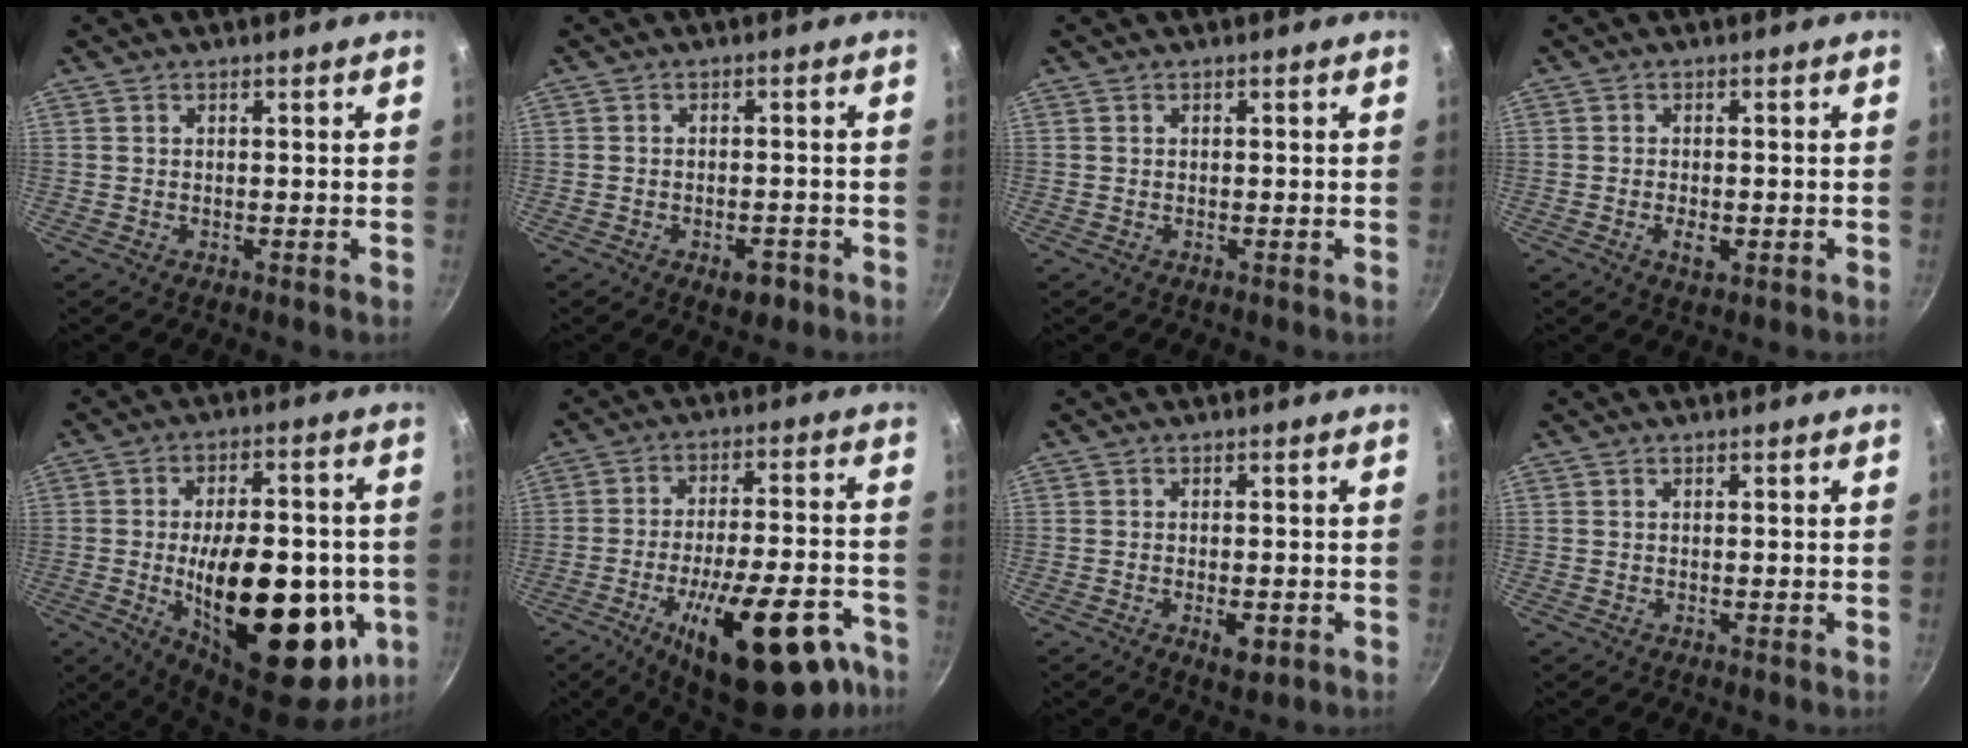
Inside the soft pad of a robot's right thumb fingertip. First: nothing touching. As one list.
[{"total": 4.2, "force": [-2.2, 2.3, 2.7], "torque": [-0.026, 0.016, -0.023]}, {"total": 0.0}, {"total": 3.1, "force": [-1.0, 1.6, 2.5], "torque": [-0.045, 0.004, -0.016]}, {"total": 30.2, "force": [-6.0, 14.4, 25.9], "torque": [-0.343, 0.009, -0.068]}, {"total": 25.4, "force": [-13.3, 9.5, 19.4], "torque": [-0.232, 0.052, -0.190]}, {"total": 3.9, "force": [-1.4, 1.8, 3.2], "torque": [-0.044, 0.004, -0.017]}, {"total": 0.0}]